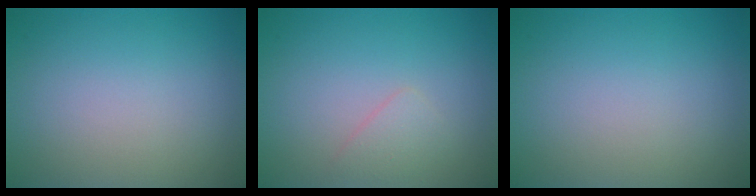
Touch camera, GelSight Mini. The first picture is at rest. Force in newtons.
{"total": 1.3, "press": 1.3, "slide": 0.1}
{"total": 0.0}